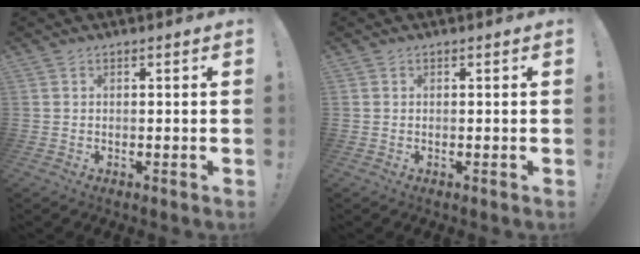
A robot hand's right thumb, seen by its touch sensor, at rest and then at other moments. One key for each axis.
{"total": 0.0}